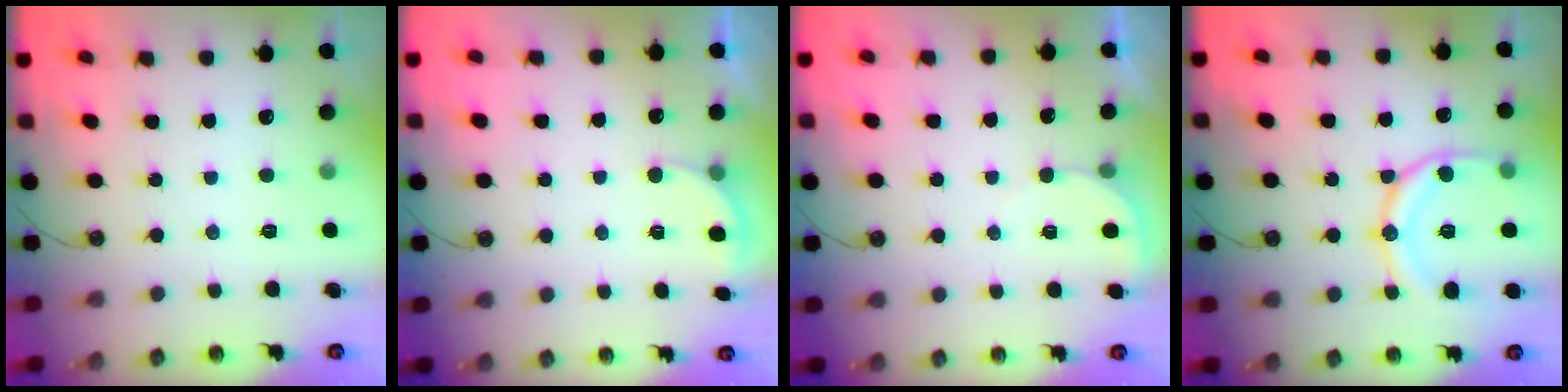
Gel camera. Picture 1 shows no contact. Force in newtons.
{"total": 2.1, "press": 2.0, "slide": 0.6}
{"total": 1.9, "press": 1.9, "slide": 0.1}
{"total": 14.3, "press": 14.2, "slide": 1.4}